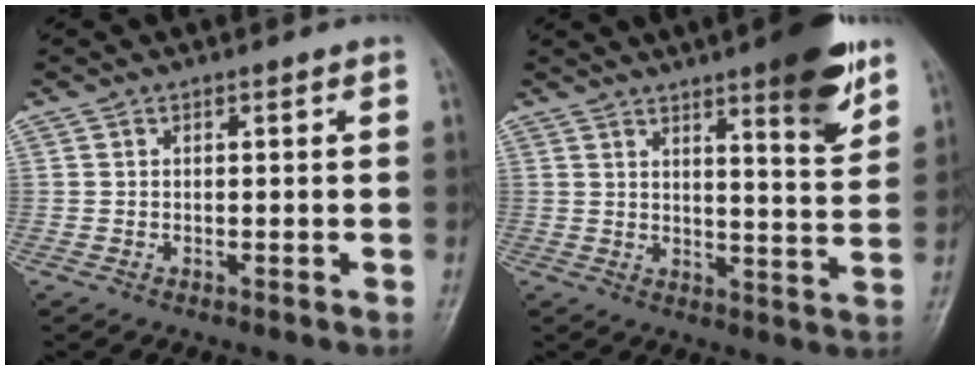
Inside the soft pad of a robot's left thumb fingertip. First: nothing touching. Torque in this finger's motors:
{"motor_torque": [1.62, 0.66, 1.02, -0.86, 0.11]}